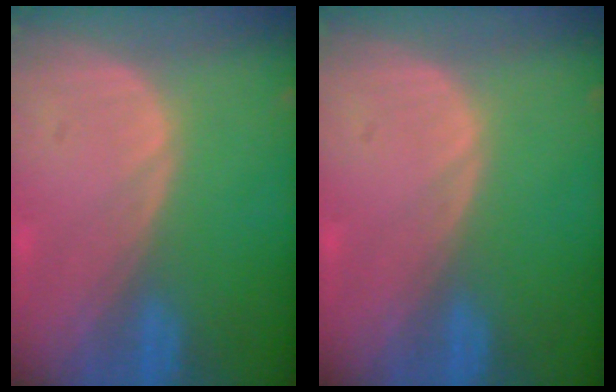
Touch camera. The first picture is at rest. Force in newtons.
{"total": 0.0}